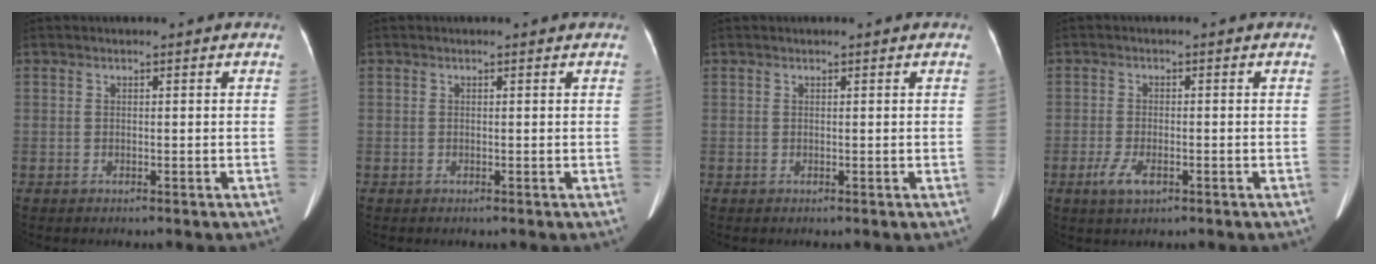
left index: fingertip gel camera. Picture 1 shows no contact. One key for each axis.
{"total": 0.0}
{"total": 0.0}
{"total": 3.7, "fx": -1.8, "fy": 1.5, "fz": 2.9, "tx": -0.068, "ty": -0.005, "tz": -0.029}